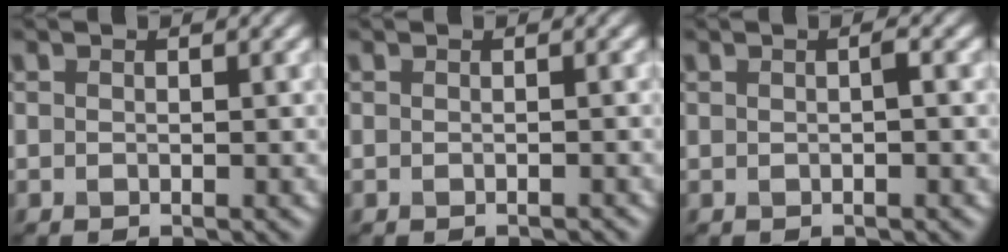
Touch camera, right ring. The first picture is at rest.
{"total": 0.5, "force": [-0.5, 0.1, 0.2], "torque": [-0.001, 0.001, -0.007]}
{"total": 0.6, "force": [-0.1, 0.1, 0.6], "torque": [-0.010, 0.002, -0.001]}